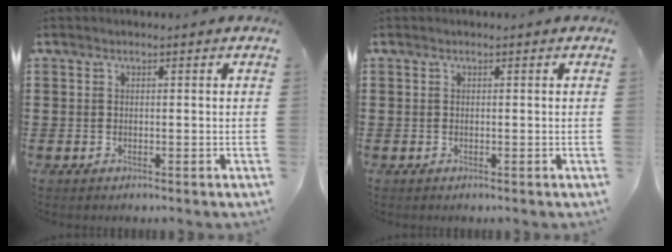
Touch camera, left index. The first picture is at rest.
{"total": 0.0}